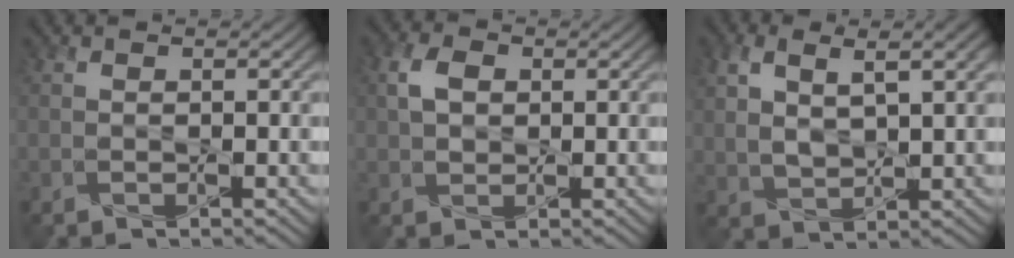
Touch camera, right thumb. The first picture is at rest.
{"total": 3.5, "force": [0.7, 2.5, 2.3], "torque": [-0.054, 0.007, 0.009]}
{"total": 7.2, "force": [2.9, 3.3, 5.7], "torque": [-0.123, 0.005, 0.057]}